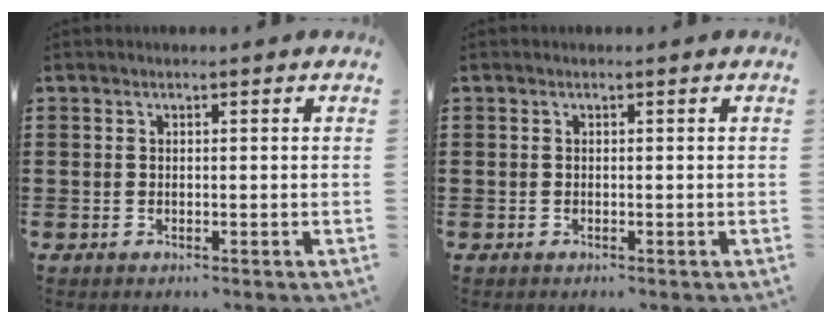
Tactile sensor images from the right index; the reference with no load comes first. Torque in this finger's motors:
{"motor_torque": [0.14, 0.26, 0.04, 0.01]}